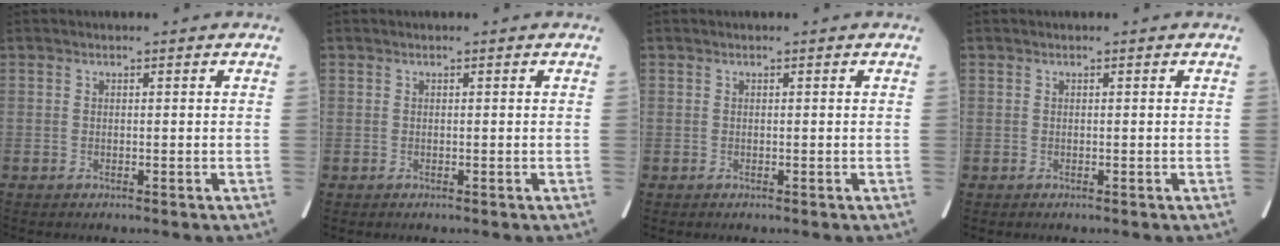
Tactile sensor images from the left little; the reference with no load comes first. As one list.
[{"total": 0.0}, {"total": 0.0}, {"total": 0.0}]